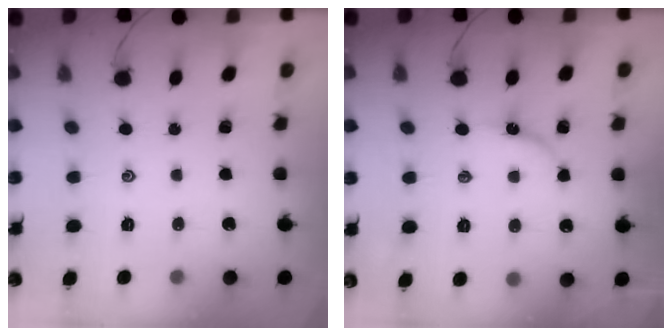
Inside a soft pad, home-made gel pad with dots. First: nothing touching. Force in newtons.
{"total": 6.0, "press": 6.0, "slide": 0.5}